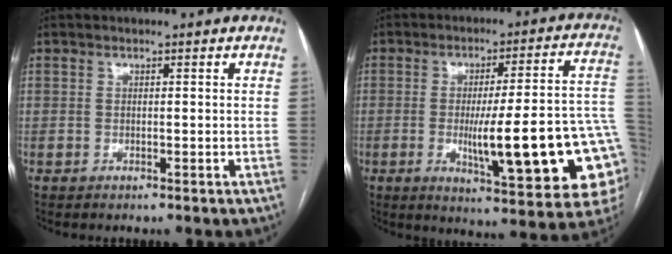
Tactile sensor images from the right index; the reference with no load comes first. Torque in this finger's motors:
{"motor_torque": [1.50, -0.64, 0.62, 0.21]}